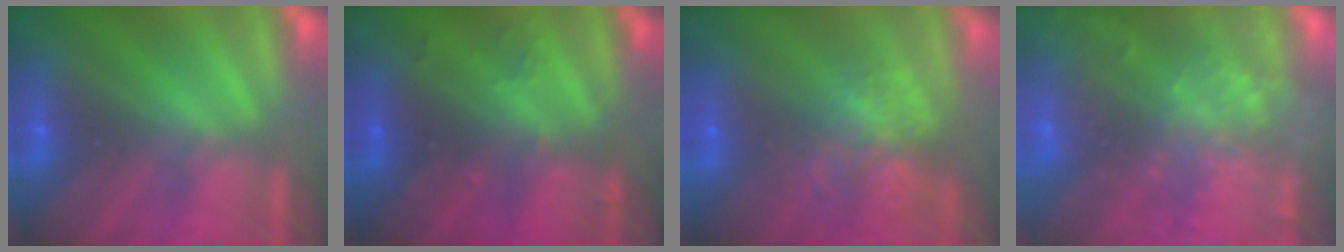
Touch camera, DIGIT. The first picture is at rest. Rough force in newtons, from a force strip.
{"total": 2.4}
{"total": 7.4}
{"total": 6.9}